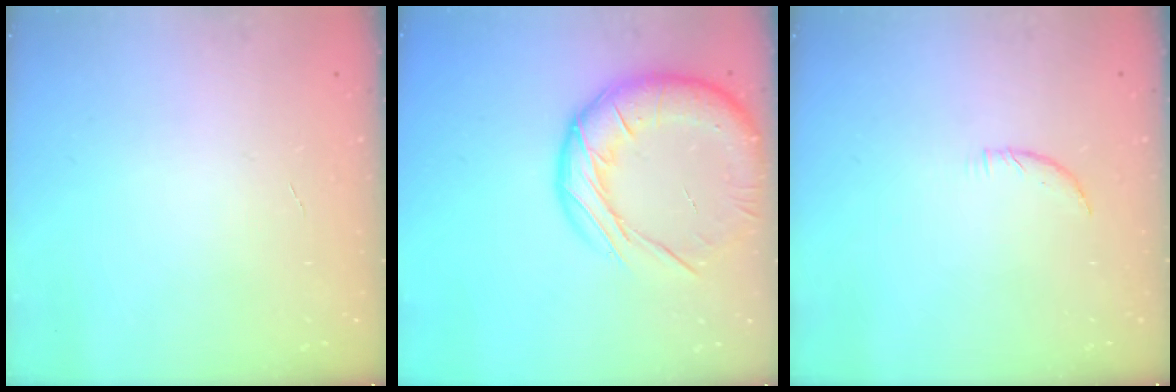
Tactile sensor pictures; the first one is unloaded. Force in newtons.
{"total": 22.5, "press": 22.3, "slide": 3.0}
{"total": 4.2, "press": 4.1, "slide": 1.1}